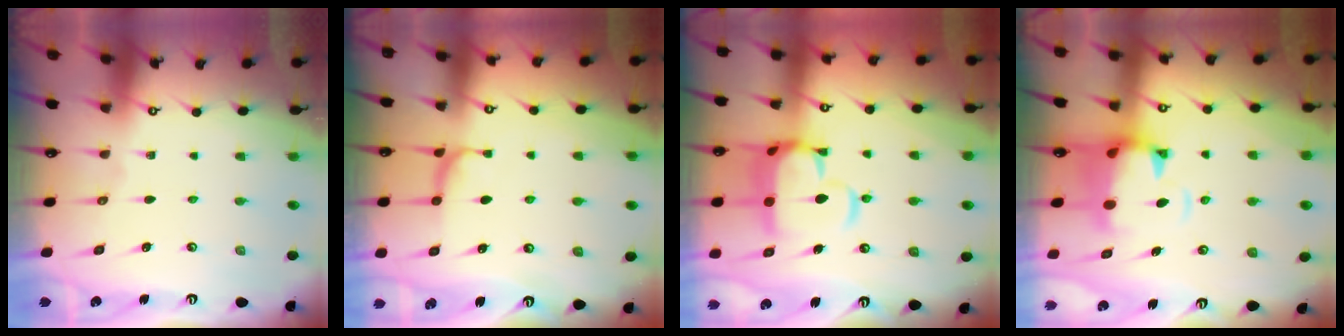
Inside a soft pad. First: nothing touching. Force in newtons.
{"total": 0.8, "press": 0.5, "slide": 0.6}
{"total": 10.0, "press": 9.8, "slide": 1.5}
{"total": 2.8, "press": 2.4, "slide": 1.4}